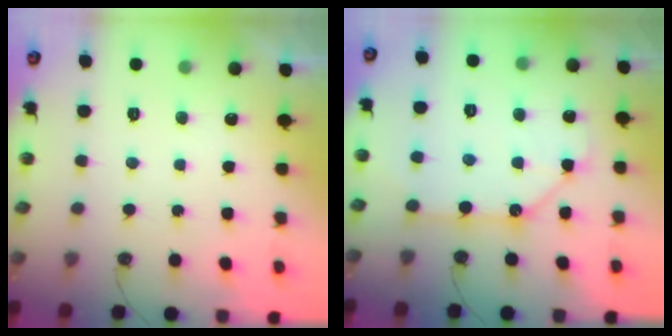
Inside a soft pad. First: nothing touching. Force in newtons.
{"total": 11.1, "press": 11.1, "slide": 0.9}